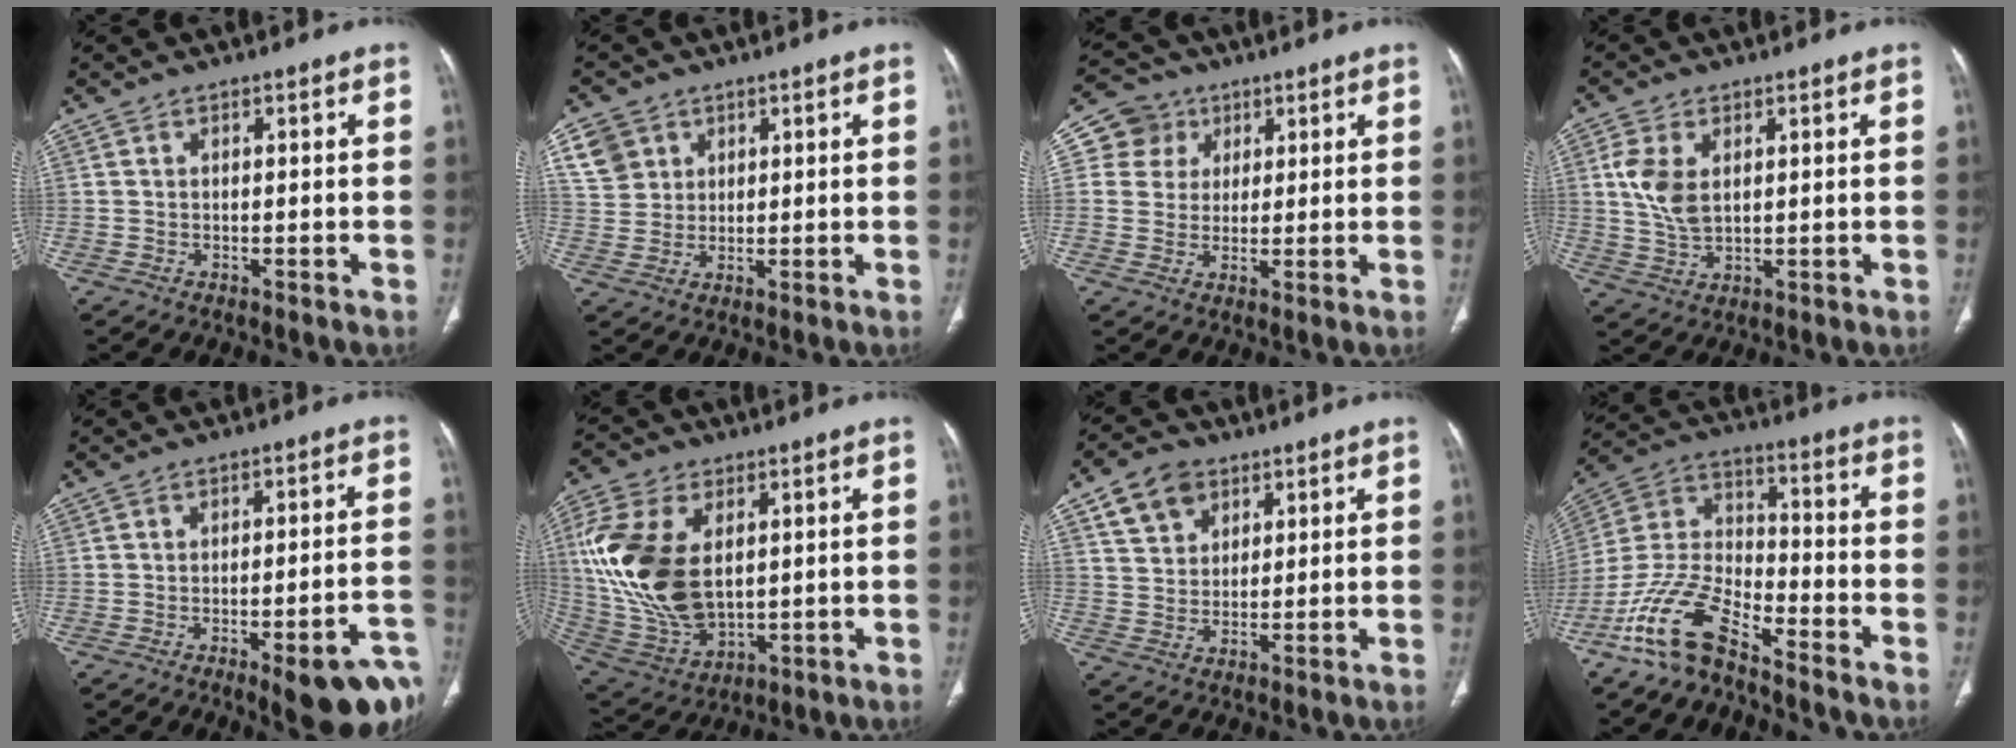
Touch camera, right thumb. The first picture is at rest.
{"total": 6.2, "force": [3.0, 5.2, 1.6], "torque": [-0.009, -0.006, 0.063]}
{"total": 6.8, "force": [2.5, 6.3, 0.8], "torque": [0.021, -0.003, 0.040]}
{"total": 7.1, "force": [1.8, 4.1, 5.5], "torque": [-0.111, -0.003, 0.041]}
{"total": 13.7, "force": [-7.2, 3.2, 11.2], "torque": [-0.080, 0.040, -0.083]}
{"total": 20.0, "force": [3.3, 12.2, 15.5], "torque": [-0.317, -0.015, 0.076]}
{"total": 7.9, "force": [4.3, 5.7, 3.5], "torque": [-0.040, -0.013, 0.081]}
{"total": 12.8, "force": [-9.6, 4.5, 7.2], "torque": [-0.147, 0.069, -0.195]}